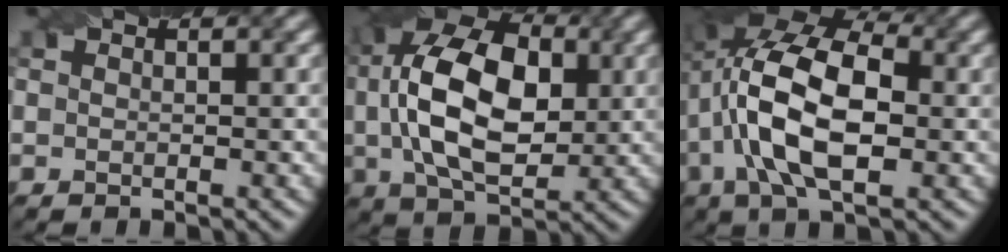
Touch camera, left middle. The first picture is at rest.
{"total": 12.5, "force": [1.4, 7.3, 10.1], "torque": [-0.197, 0.018, 0.022]}
{"total": 12.5, "force": [-0.2, 6.6, 10.6], "torque": [-0.210, 0.020, -0.014]}